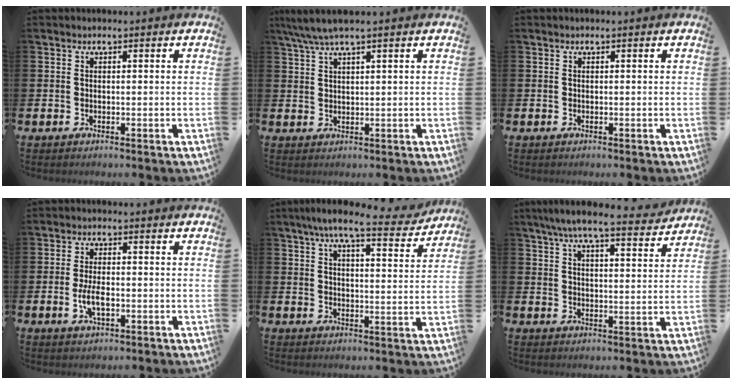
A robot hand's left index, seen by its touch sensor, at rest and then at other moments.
{"total": 3.8, "force": [2.9, 0.2, 2.4], "torque": [-0.053, -0.003, 0.053]}
{"total": 0.0}
{"total": 4.0, "force": [-0.9, 1.8, 3.4], "torque": [-0.060, -0.002, -0.018]}
{"total": 7.7, "force": [6.7, 1.0, 3.7], "torque": [-0.075, -0.030, 0.114]}
{"total": 7.3, "force": [6.7, 0.7, 2.9], "torque": [-0.067, -0.033, 0.117]}